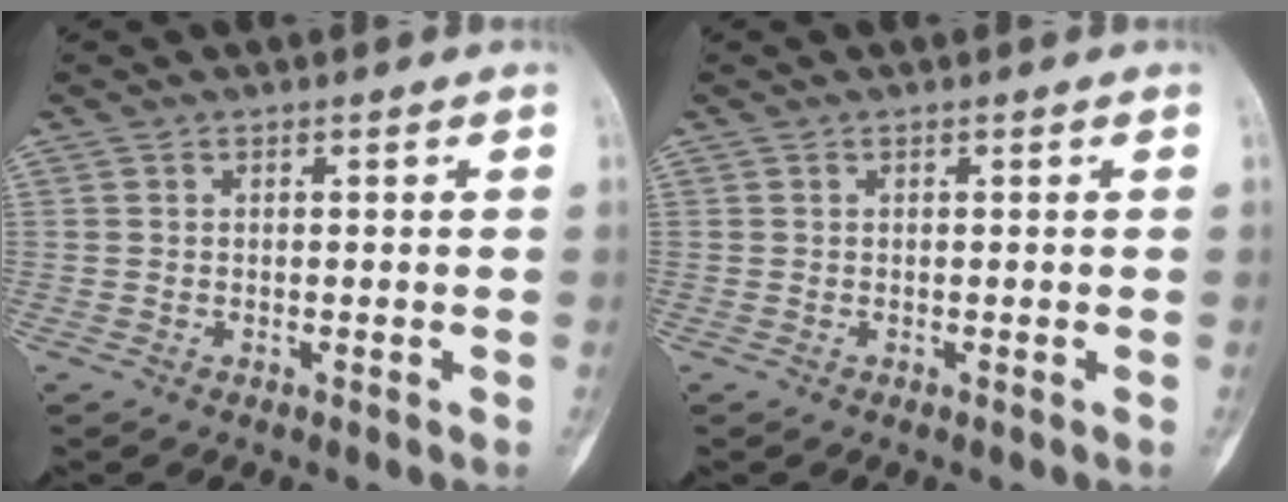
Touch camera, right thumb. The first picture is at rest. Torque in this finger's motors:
{"motor_torque": [0.12, -0.12, 0.11, -0.04, 0.00]}